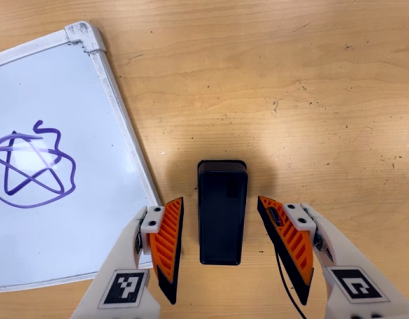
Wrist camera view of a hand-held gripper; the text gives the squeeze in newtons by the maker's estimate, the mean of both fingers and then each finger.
{"total": 0.0}